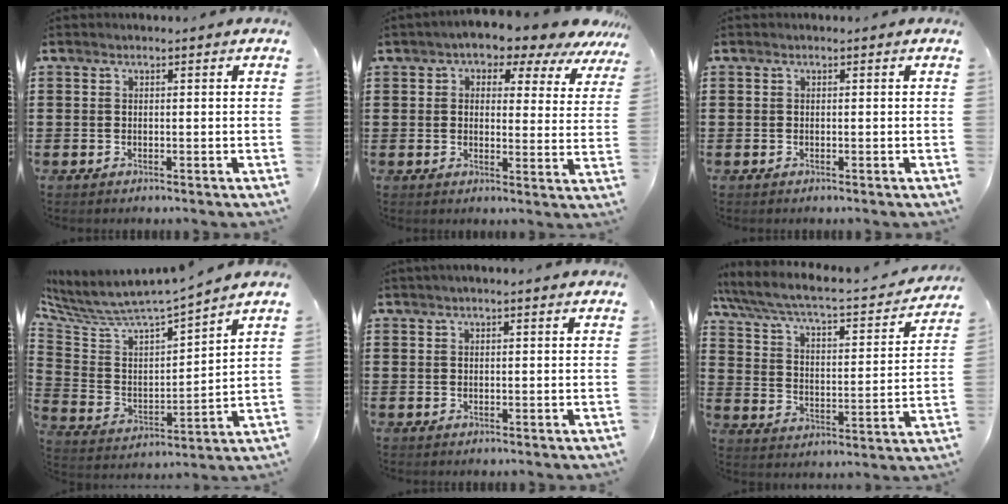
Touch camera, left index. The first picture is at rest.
{"total": 4.2, "force": [3.3, 1.8, 1.9], "torque": [-0.049, -0.018, 0.051]}
{"total": 0.0}
{"total": 5.7, "force": [5.3, 0.6, 2.0], "torque": [-0.069, -0.055, 0.084]}
{"total": 0.7, "force": [0.4, -0.2, 0.5], "torque": [-0.009, -0.001, 0.008]}
{"total": 4.7, "force": [3.9, 0.5, 2.6], "torque": [-0.071, -0.037, 0.057]}